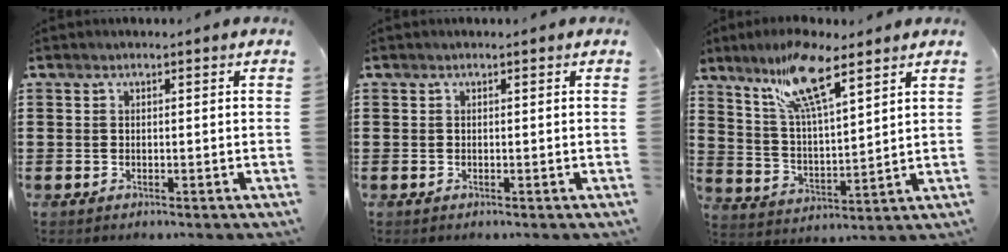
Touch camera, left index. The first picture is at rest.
{"total": 0.0}
{"total": 10.7, "force": [7.6, 2.4, 7.1], "torque": [-0.149, -0.018, 0.137]}